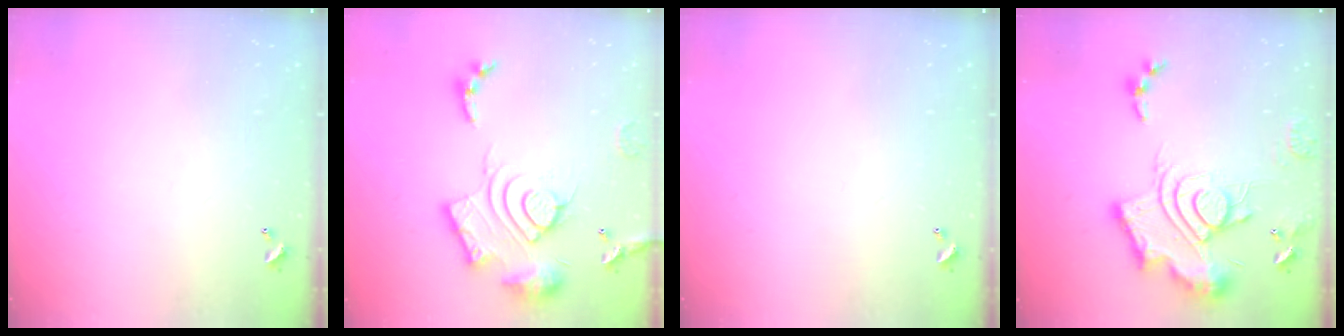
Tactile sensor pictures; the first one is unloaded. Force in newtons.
{"total": 20.0, "press": 19.9, "slide": 1.9}
{"total": 0.0}
{"total": 19.5, "press": 19.4, "slide": 2.0}